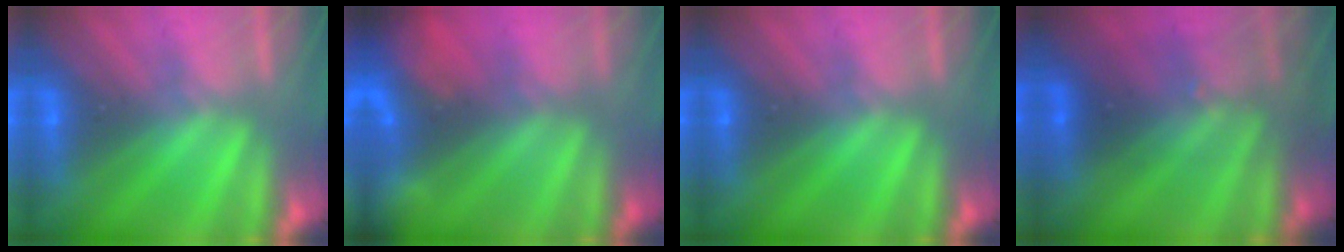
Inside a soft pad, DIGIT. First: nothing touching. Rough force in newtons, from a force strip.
{"total": 8.8}
{"total": 0.0}
{"total": 3.0}